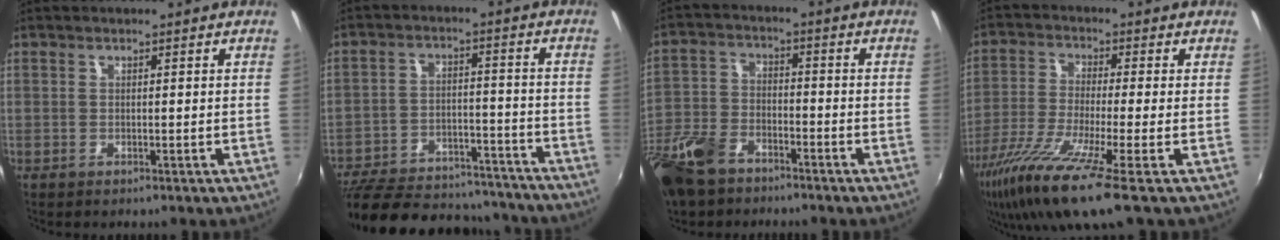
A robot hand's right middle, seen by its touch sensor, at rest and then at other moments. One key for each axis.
{"total": 24.1, "fx": -20.2, "fy": 9.5, "fz": 9.0, "tx": -0.196, "ty": 0.017, "tz": -0.263}
{"total": 14.0, "fx": -9.8, "fy": 7.2, "fz": 6.9, "tx": -0.178, "ty": -0.010, "tz": -0.198}
{"total": 13.8, "fx": -8.3, "fy": 0.5, "fz": 11.1, "tx": -0.239, "ty": -0.047, "tz": -0.156}